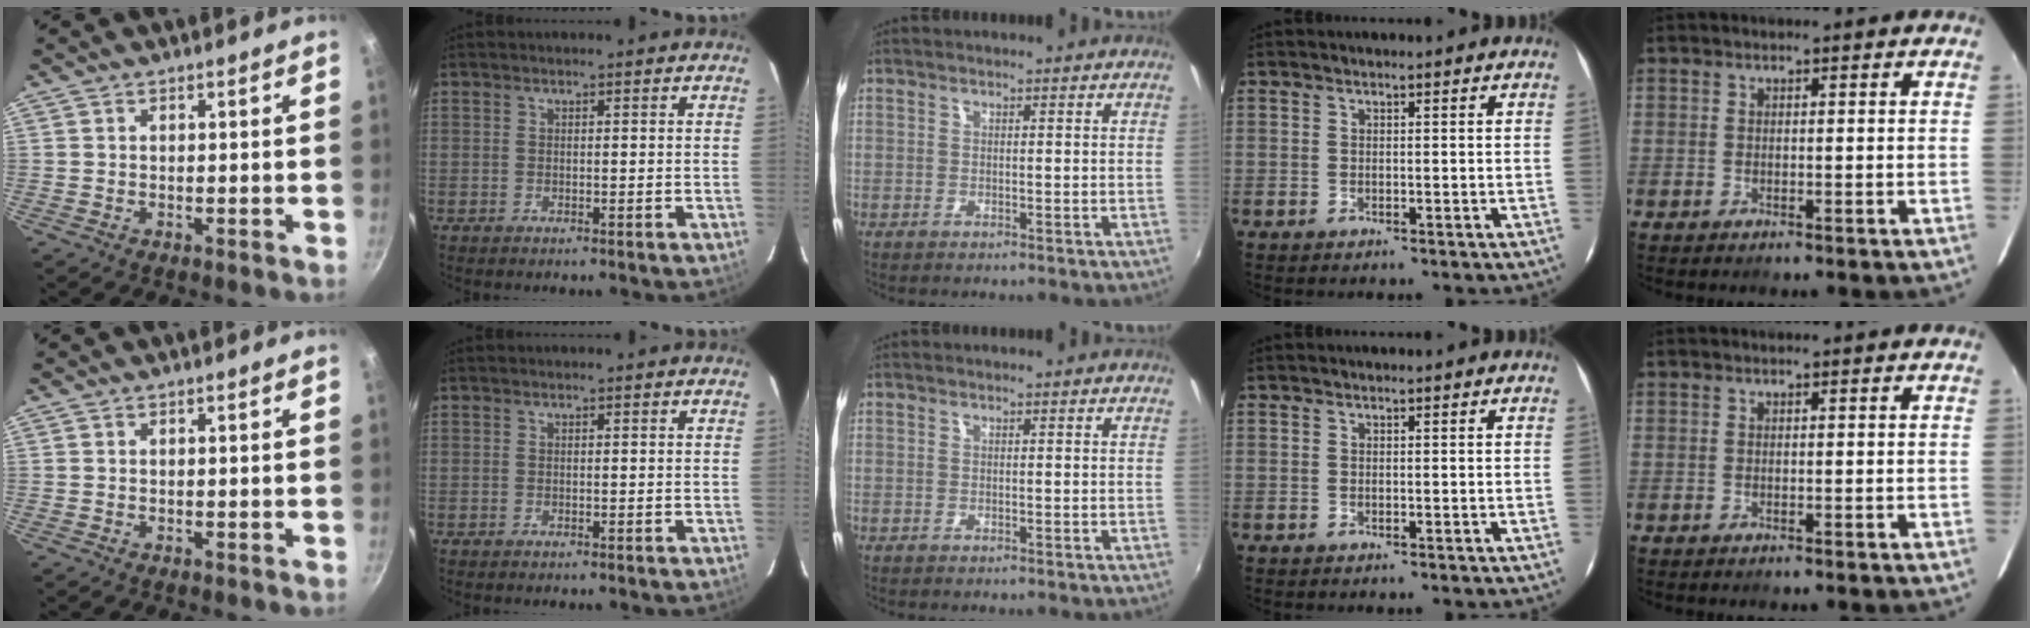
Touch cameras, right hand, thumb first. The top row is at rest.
{}